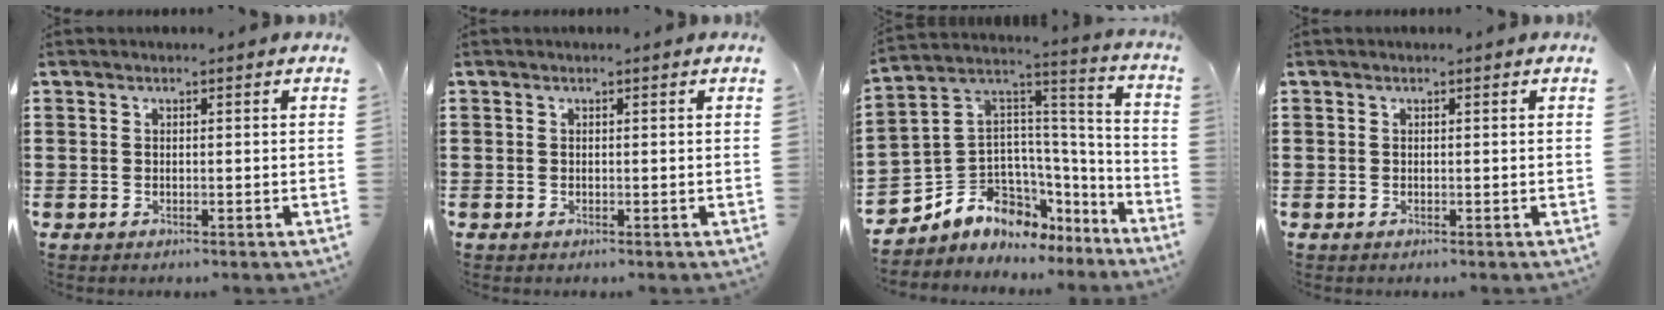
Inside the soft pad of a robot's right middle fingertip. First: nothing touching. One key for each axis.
{"total": 0.0}
{"total": 6.5, "fx": -3.5, "fy": 5.4, "fz": 0.7, "tx": -0.059, "ty": -0.028, "tz": -0.069}
{"total": 0.0}